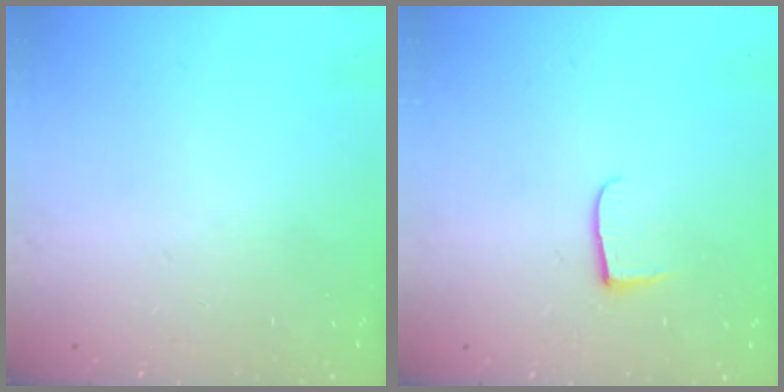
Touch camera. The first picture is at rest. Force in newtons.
{"total": 6.0, "press": 5.9, "slide": 0.7}